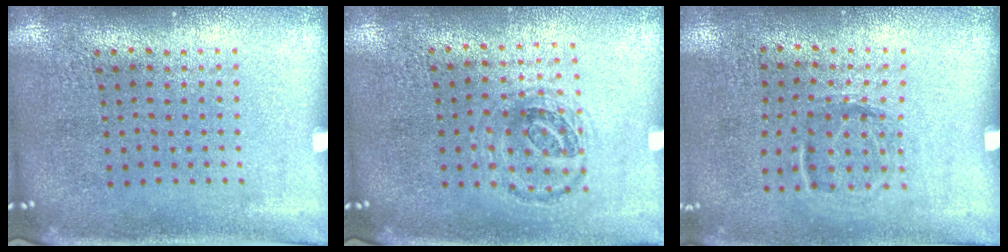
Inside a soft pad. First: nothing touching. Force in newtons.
{"total": 1.0, "press": 0.9, "slide": 0.5}
{"total": 1.2, "press": 0.8, "slide": 0.8}